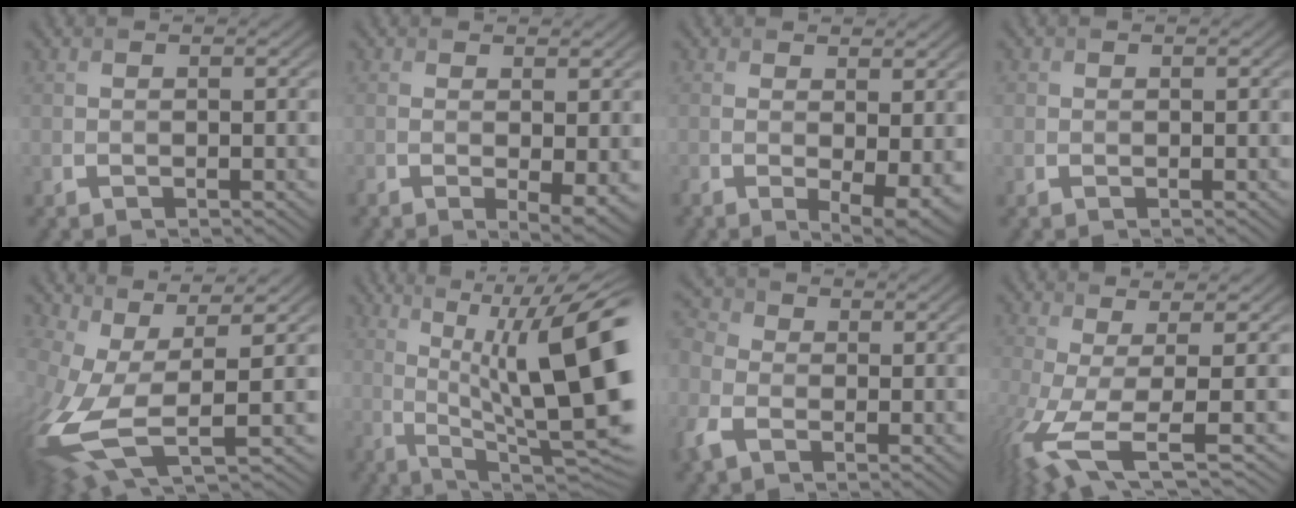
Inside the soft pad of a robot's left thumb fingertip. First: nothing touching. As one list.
[{"total": 3.1, "force": [-0.1, 0.6, 3.1], "torque": [-0.051, -0.011, 0.000]}, {"total": 4.7, "force": [-0.1, 1.6, 4.4], "torque": [-0.071, -0.013, 0.007]}, {"total": 0.7, "force": [0.1, 0.7, 0.2], "torque": [0.000, 0.002, -0.001]}, {"total": 11.7, "force": [-1.7, 4.7, 10.6], "torque": [-0.250, -0.005, -0.027]}, {"total": 17.4, "force": [1.7, 5.3, 16.4], "torque": [-0.234, 0.016, 0.036]}, {"total": 5.9, "force": [-1.8, 4.3, 3.6], "torque": [-0.107, 0.000, -0.054]}, {"total": 7.5, "force": [-1.7, 1.7, 7.1], "torque": [-0.132, -0.011, -0.036]}]